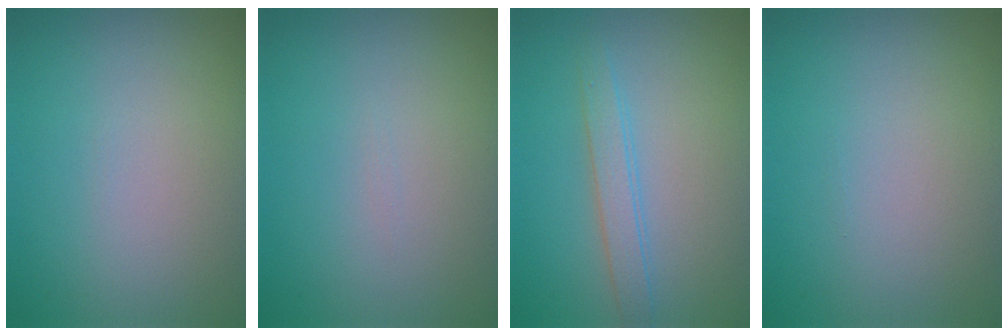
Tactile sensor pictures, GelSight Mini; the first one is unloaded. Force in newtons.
{"total": 0.0}
{"total": 2.1, "press": 2.1, "slide": 0.1}
{"total": 0.0}